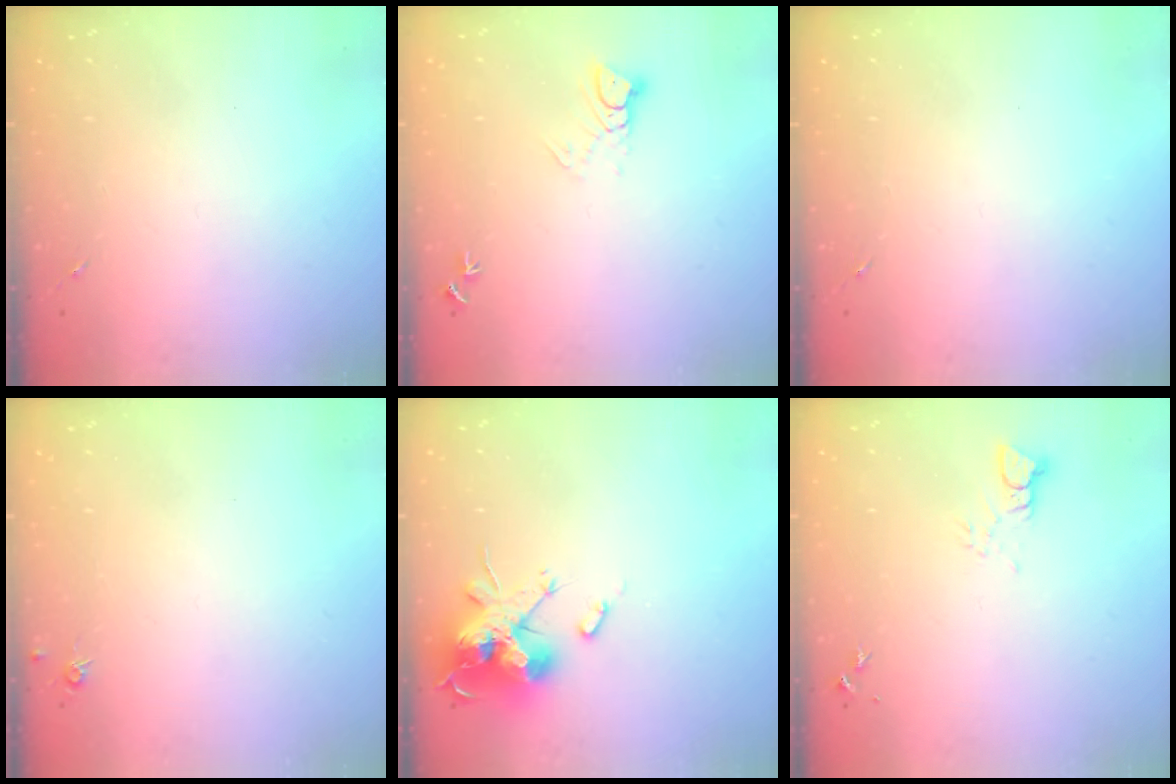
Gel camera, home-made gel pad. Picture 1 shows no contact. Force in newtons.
{"total": 4.6, "press": 4.5, "slide": 0.5}
{"total": 0.0}
{"total": 4.4, "press": 4.3, "slide": 0.5}
{"total": 18.5, "press": 18.5, "slide": 0.1}
{"total": 3.1, "press": 3.1, "slide": 0.3}